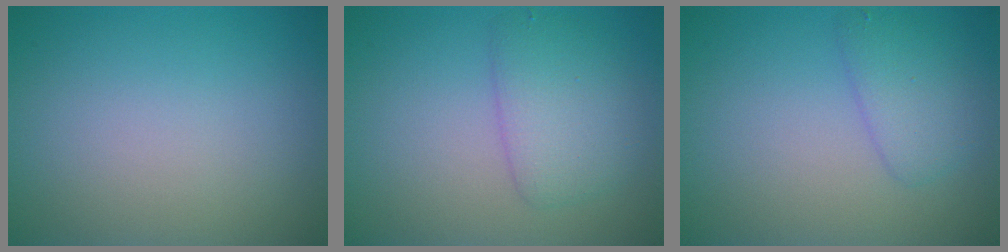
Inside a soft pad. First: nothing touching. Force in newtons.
{"total": 3.3, "press": 3.3, "slide": 0.1}
{"total": 2.5, "press": 2.5, "slide": 0.2}